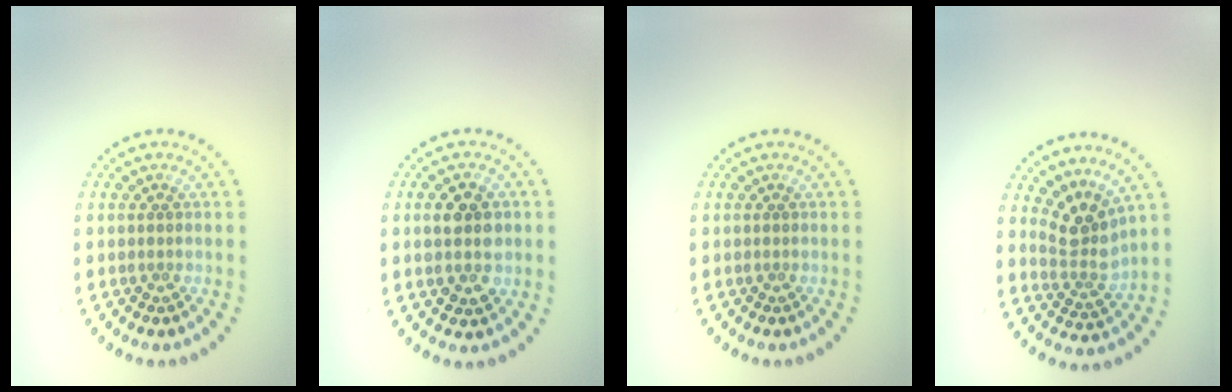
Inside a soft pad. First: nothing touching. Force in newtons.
{"total": 3.8, "press": 3.8, "slide": 0.3}
{"total": 0.0}
{"total": 3.2, "press": 2.2, "slide": 2.3}